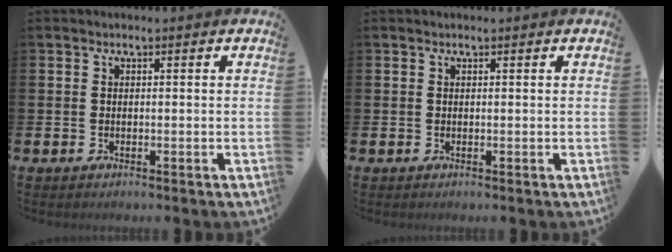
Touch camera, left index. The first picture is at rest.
{"total": 0.0}